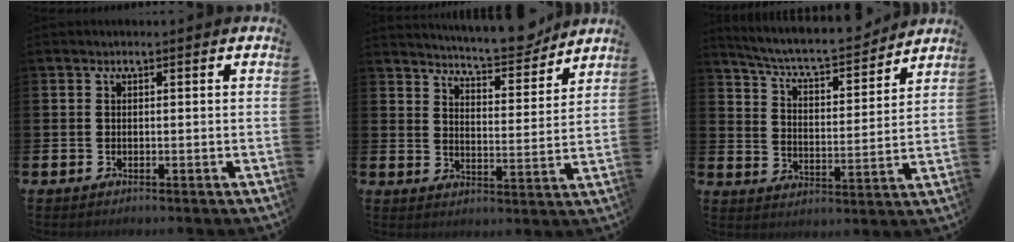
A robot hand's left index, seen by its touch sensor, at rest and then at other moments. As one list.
[{"total": 7.1, "force": [6.9, 0.5, 1.5], "torque": [-0.031, -0.052, 0.117]}, {"total": 7.0, "force": [6.5, 0.9, 2.2], "torque": [-0.073, -0.052, 0.108]}]